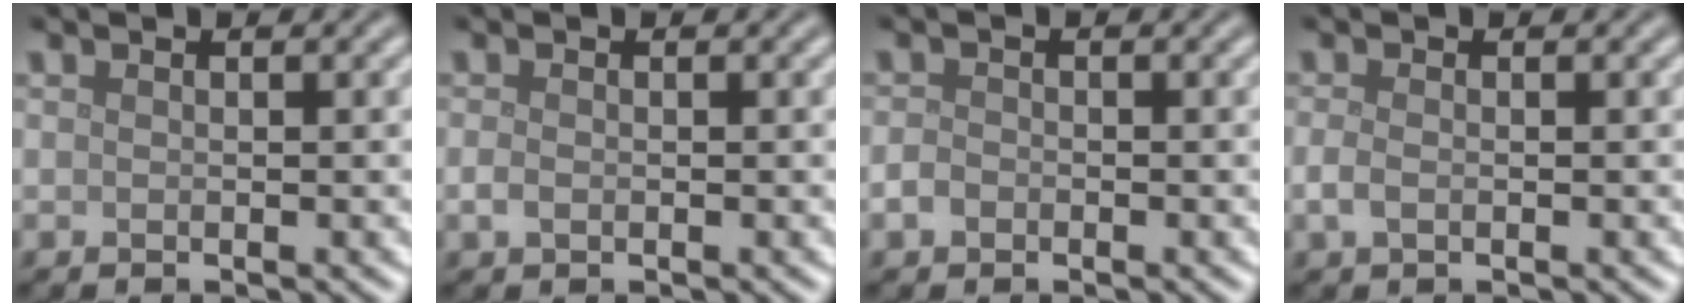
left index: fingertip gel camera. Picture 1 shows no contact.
{"total": 0.9, "force": [-0.3, 0.6, 0.6], "torque": [-0.014, -0.003, -0.006]}
{"total": 1.2, "force": [-0.6, 0.9, 0.5], "torque": [-0.009, -0.001, -0.015]}
{"total": 1.3, "force": [-0.4, 0.7, 1.0], "torque": [-0.024, -0.003, -0.010]}